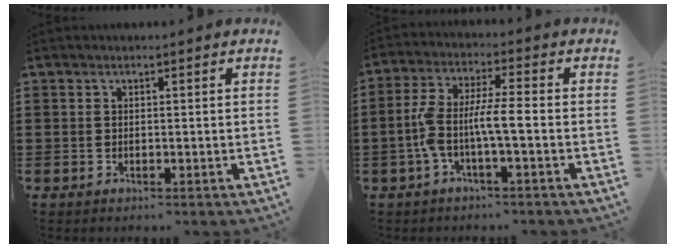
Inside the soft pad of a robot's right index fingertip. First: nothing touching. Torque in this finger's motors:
{"motor_torque": [1.09, -0.55, 0.38, 0.21]}